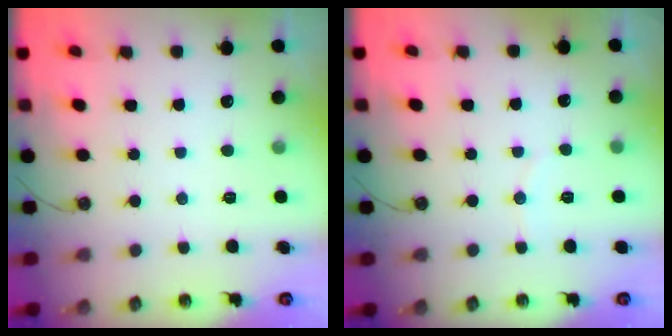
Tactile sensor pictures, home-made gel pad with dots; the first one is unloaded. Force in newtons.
{"total": 2.6, "press": 2.6, "slide": 0.2}